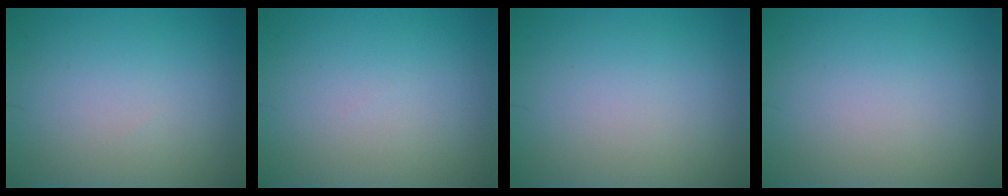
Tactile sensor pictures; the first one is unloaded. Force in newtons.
{"total": 0.0}
{"total": 0.0}
{"total": 0.0}